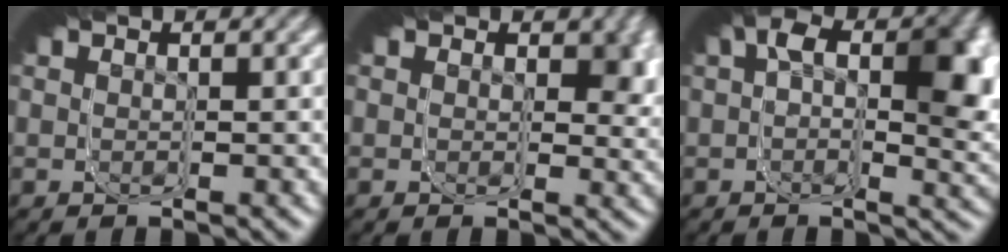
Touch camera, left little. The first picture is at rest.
{"total": 3.9, "force": [0.7, 2.8, 2.6], "torque": [-0.031, -0.011, 0.014]}
{"total": 6.0, "force": [-0.4, 2.9, 5.2], "torque": [-0.056, 0.005, -0.008]}